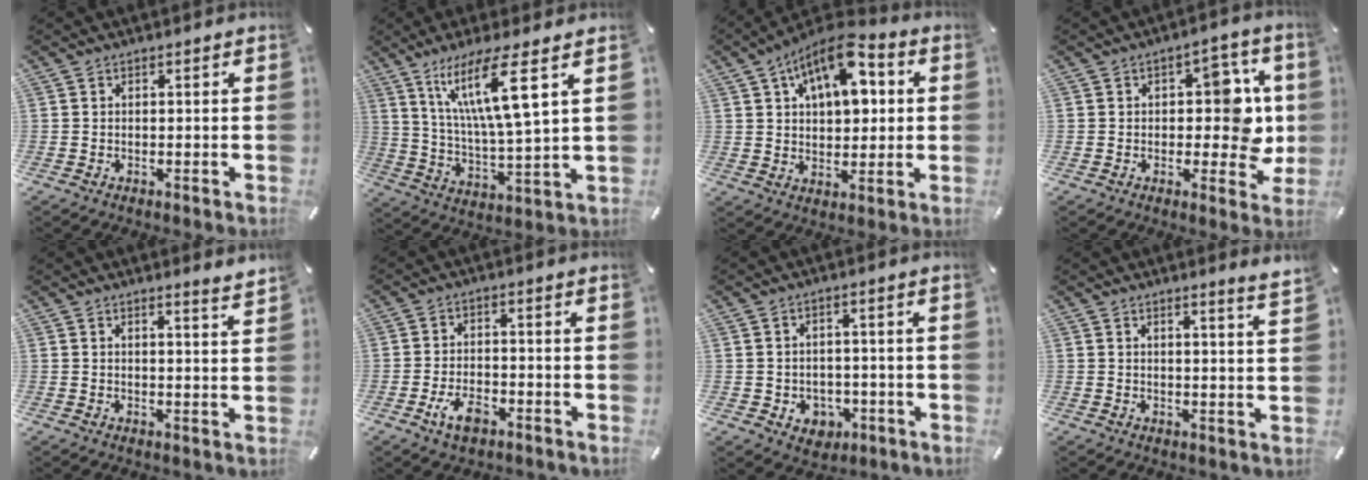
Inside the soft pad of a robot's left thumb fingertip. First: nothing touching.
{"total": 14.3, "force": [7.8, 2.2, 11.8], "torque": [-0.251, -0.016, 0.124]}
{"total": 13.7, "force": [5.6, 8.3, 9.3], "torque": [-0.141, -0.014, 0.099]}
{"total": 12.1, "force": [0.2, 7.3, 9.7], "torque": [-0.101, -0.004, 0.002]}
{"total": 2.9, "force": [2.7, -0.6, 0.9], "torque": [-0.016, -0.024, 0.047]}
{"total": 6.0, "force": [-3.0, 3.3, 4.0], "torque": [-0.086, 0.013, -0.057]}
{"total": 4.7, "force": [-0.8, 4.4, 1.4], "torque": [-0.014, 0.004, -0.014]}
{"total": 3.4, "force": [2.9, -0.7, 1.6], "torque": [-0.028, -0.024, 0.049]}